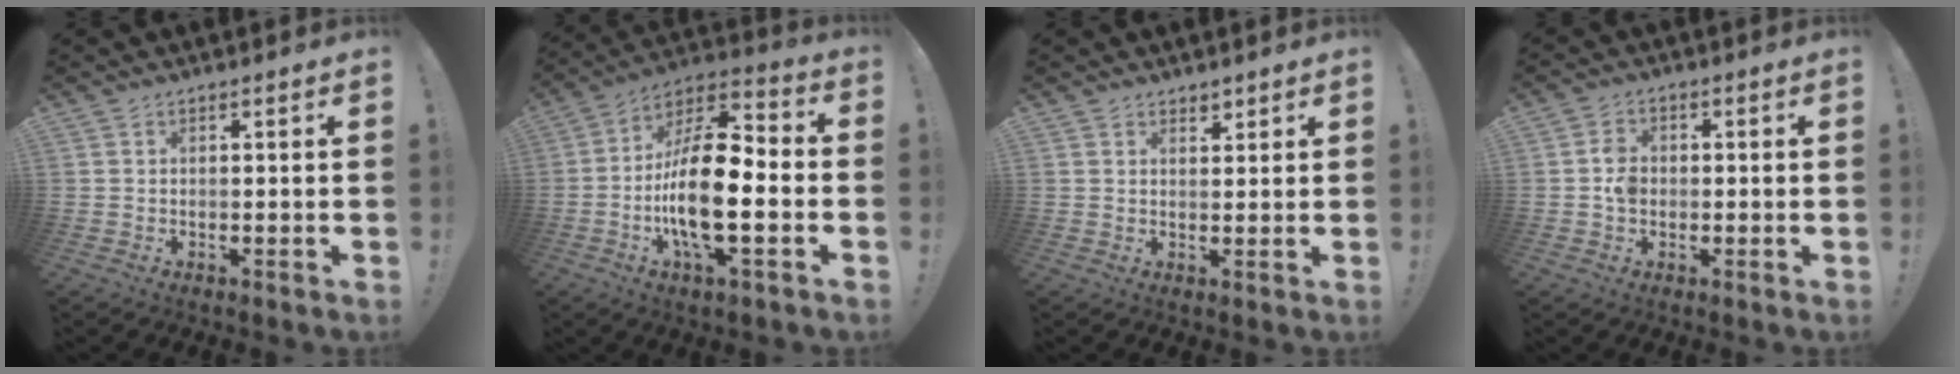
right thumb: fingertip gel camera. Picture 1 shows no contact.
{"total": 20.0, "force": [-3.9, 7.8, 18.0], "torque": [-0.347, 0.016, -0.065]}
{"total": 2.2, "force": [1.8, 1.2, 0.4], "torque": [0.010, -0.015, 0.031]}
{"total": 4.3, "force": [-0.7, 3.3, 2.7], "torque": [-0.033, 0.007, -0.014]}